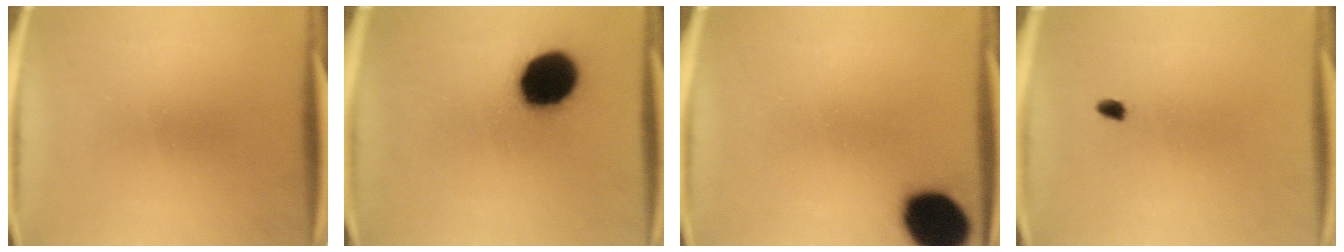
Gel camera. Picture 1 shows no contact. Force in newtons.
{"total": 17.3}
{"total": 16.4}
{"total": 1.2}